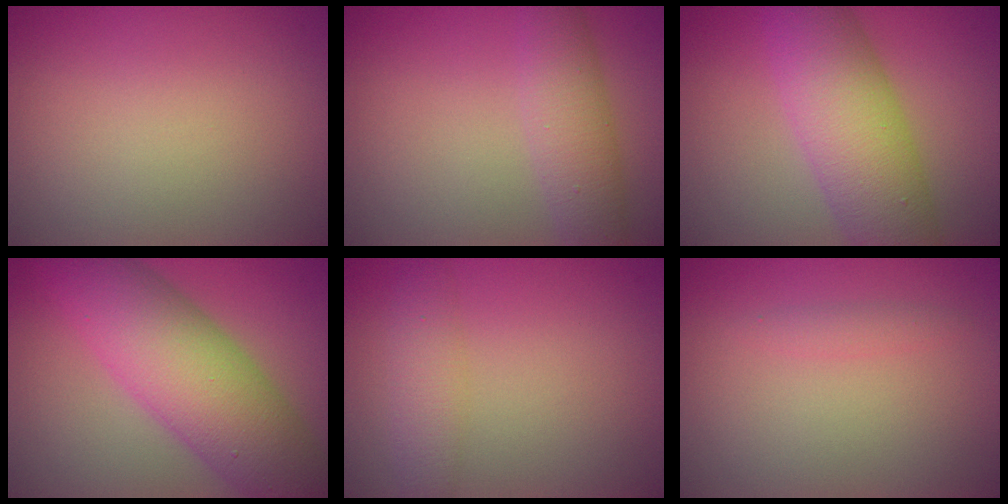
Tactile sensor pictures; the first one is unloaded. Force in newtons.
{"total": 3.8, "press": 3.8, "slide": 0.2}
{"total": 8.4, "press": 8.4, "slide": 0.1}
{"total": 9.6, "press": 9.6, "slide": 0.1}
{"total": 2.8, "press": 2.8, "slide": 0.1}
{"total": 0.9, "press": 0.9, "slide": 0.0}